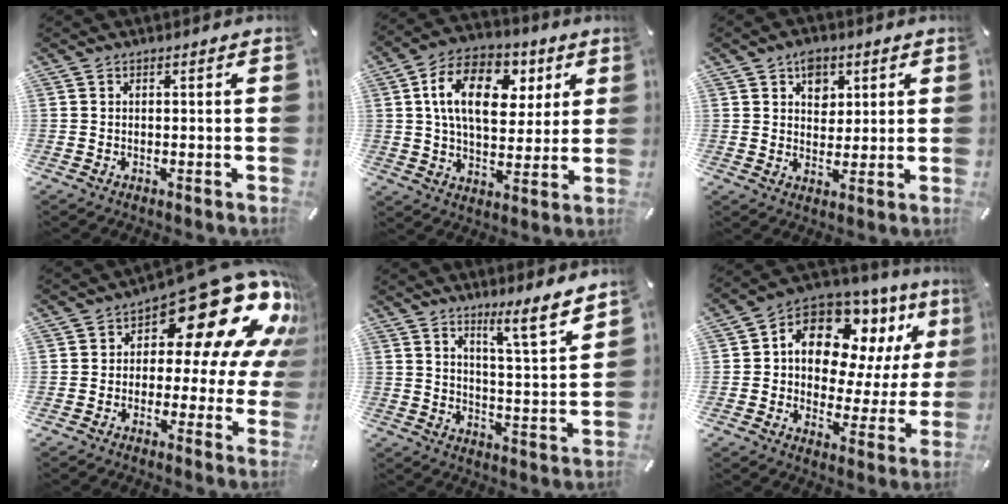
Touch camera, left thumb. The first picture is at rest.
{"total": 17.3, "force": [5.3, 11.3, 12.0], "torque": [-0.194, -0.002, 0.093]}
{"total": 5.8, "force": [3.0, 4.6, 2.0], "torque": [-0.006, -0.012, 0.046]}
{"total": 21.2, "force": [10.5, 9.6, 15.8], "torque": [-0.213, -0.077, 0.172]}
{"total": 8.6, "force": [7.3, 0.5, 4.5], "torque": [-0.062, -0.061, 0.121]}
{"total": 13.9, "force": [7.3, 9.5, 7.1], "torque": [-0.121, -0.053, 0.134]}